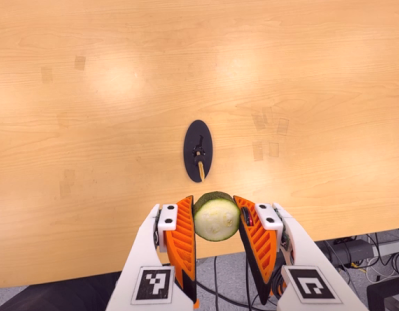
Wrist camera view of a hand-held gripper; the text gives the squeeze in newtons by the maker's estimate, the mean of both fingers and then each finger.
{"total": 12.1, "left": 12.6, "right": 11.6}